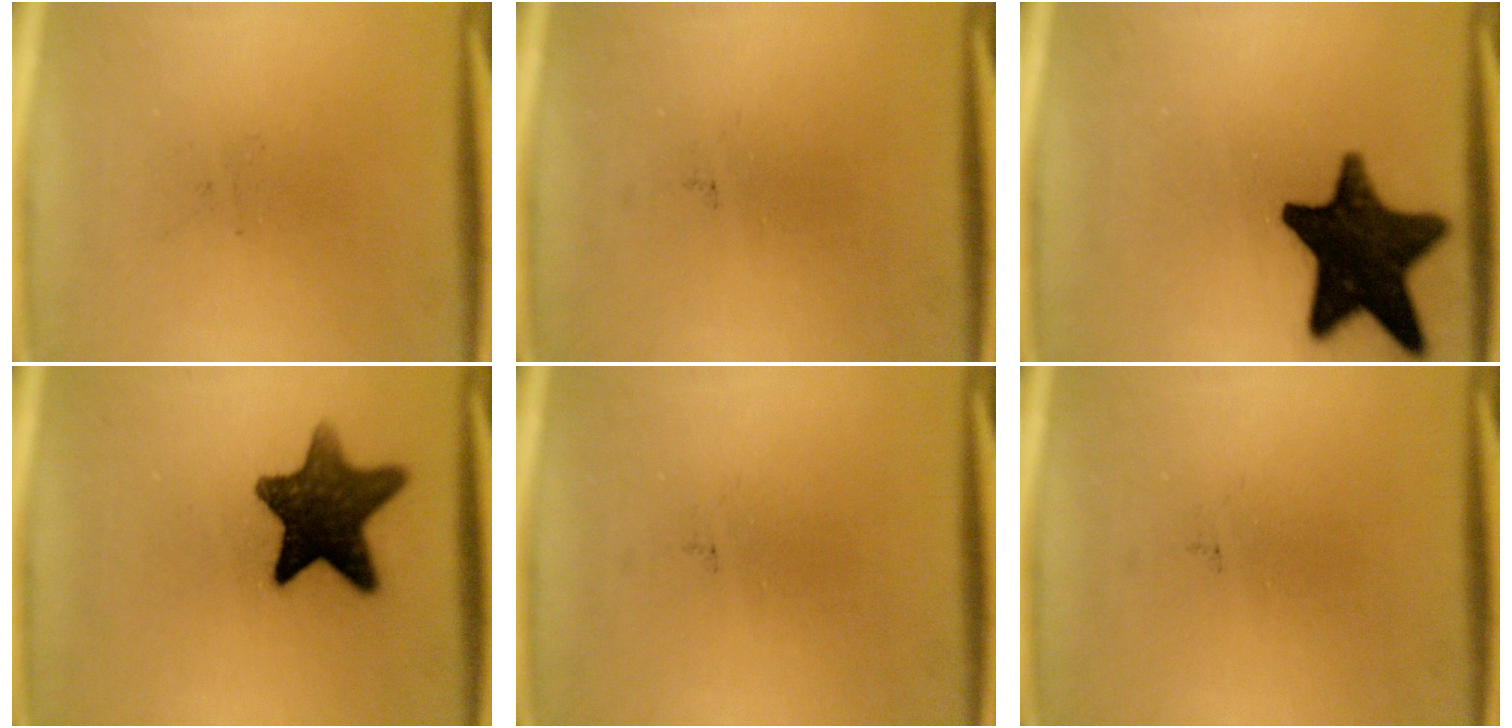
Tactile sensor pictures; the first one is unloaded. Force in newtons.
{"total": 0.0}
{"total": 17.0}
{"total": 12.6}
{"total": 0.0}
{"total": 0.0}